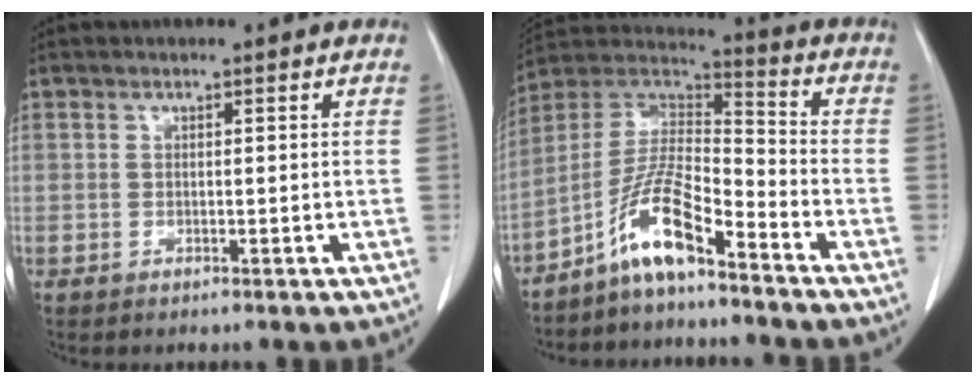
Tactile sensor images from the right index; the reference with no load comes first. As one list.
[{"total": 10.8, "force": [-7.3, 1.7, 7.8], "torque": [-0.162, 0.016, -0.140]}]